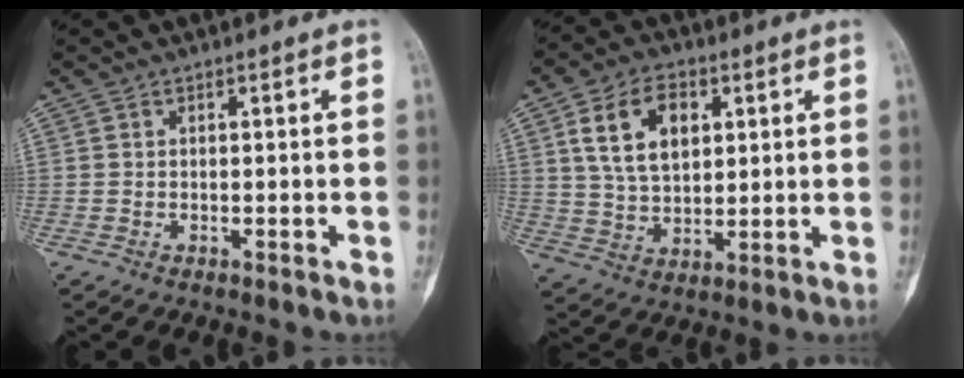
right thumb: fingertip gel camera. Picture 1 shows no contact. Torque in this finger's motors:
{"motor_torque": [0.05, 2.01, 1.06, 0.34, 0.09]}